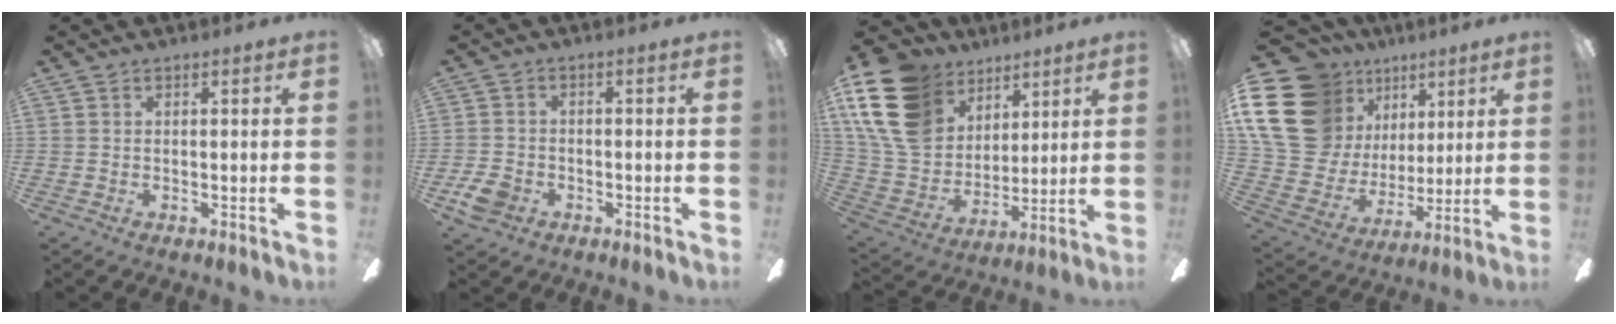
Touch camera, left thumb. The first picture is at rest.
{"total": 5.6, "force": [-2.7, 4.1, 2.6], "torque": [-0.064, 0.013, -0.052]}
{"total": 20.0, "force": [10.0, 14.4, 9.7], "torque": [-0.225, -0.038, 0.188]}
{"total": 23.4, "force": [8.6, 18.2, 12.0], "torque": [-0.240, -0.049, 0.181]}